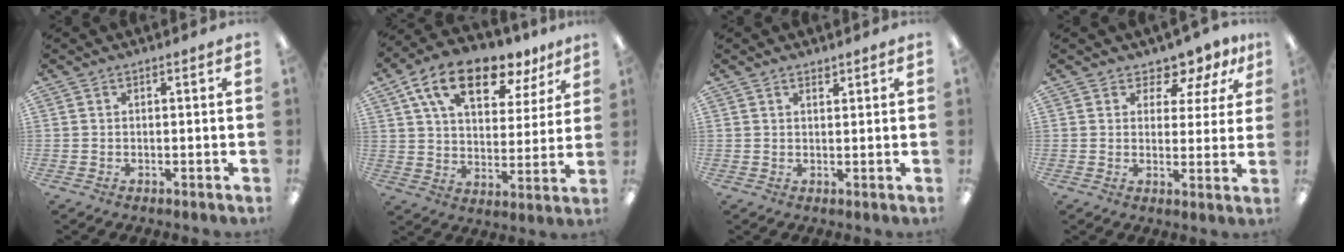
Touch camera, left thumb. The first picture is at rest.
{"total": 15.9, "force": [10.1, 7.8, 9.5], "torque": [-0.159, -0.045, 0.175]}
{"total": 1.3, "force": [1.2, 0.4, 0.2], "torque": [-0.006, -0.002, 0.023]}
{"total": 5.8, "force": [4.8, 3.0, 1.6], "torque": [-0.017, -0.033, 0.083]}